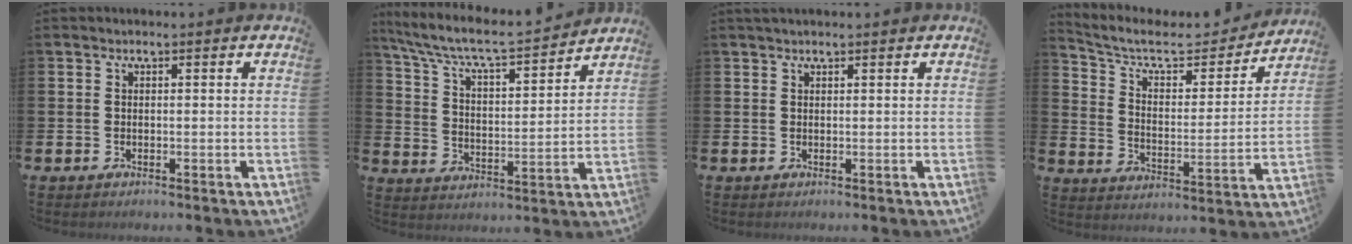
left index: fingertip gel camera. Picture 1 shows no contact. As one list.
[{"total": 7.5, "force": [6.9, 0.9, 2.6], "torque": [-0.083, -0.052, 0.115]}, {"total": 0.8, "force": [0.7, 0.1, 0.3], "torque": [-0.007, 0.002, 0.013]}, {"total": 8.4, "force": [7.1, 3.0, 3.3], "torque": [-0.094, -0.045, 0.116]}]